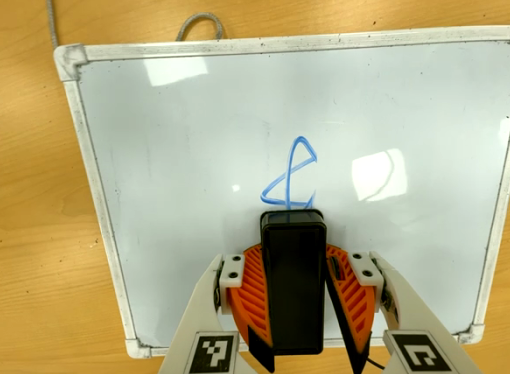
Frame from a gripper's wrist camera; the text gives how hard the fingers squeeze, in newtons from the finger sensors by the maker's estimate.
{"total": 9.3, "left": 8.9, "right": 9.7}